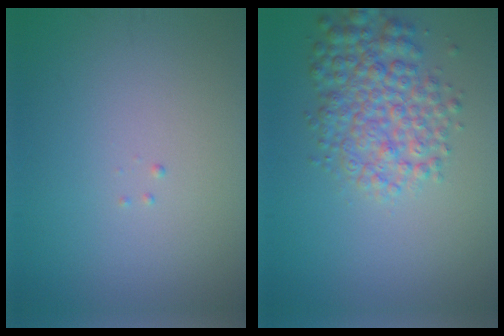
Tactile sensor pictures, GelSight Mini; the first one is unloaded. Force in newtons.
{"total": 5.2, "press": 5.2, "slide": 0.2}